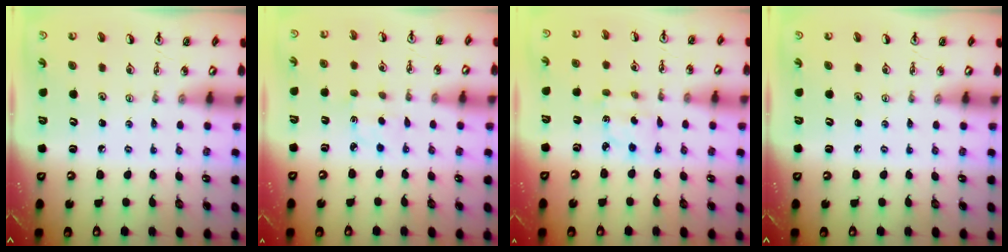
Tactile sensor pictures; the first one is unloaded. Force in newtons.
{"total": 1.9, "press": 1.9, "slide": 0.4}
{"total": 2.5, "press": 2.5, "slide": 0.2}
{"total": 0.0}